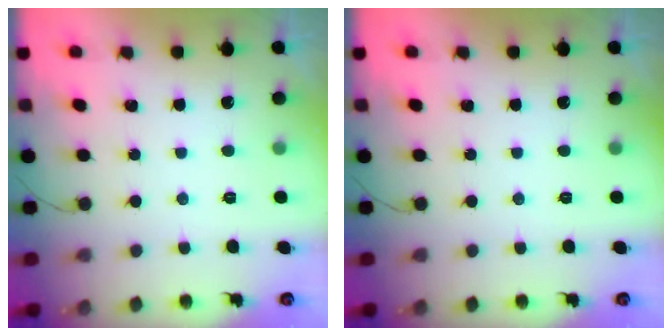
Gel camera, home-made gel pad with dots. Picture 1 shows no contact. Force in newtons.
{"total": 0.0}